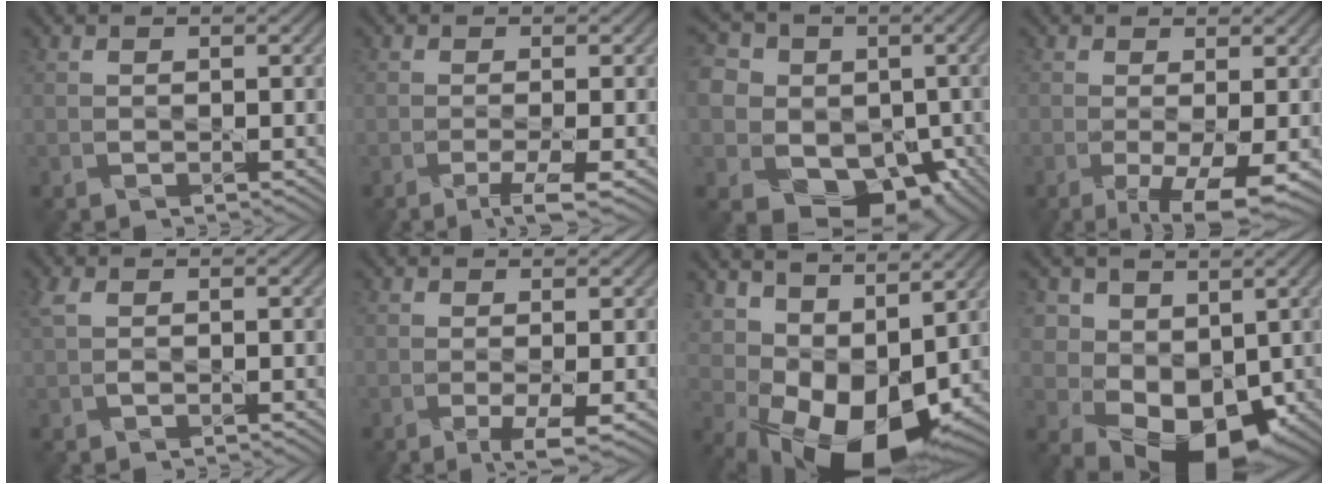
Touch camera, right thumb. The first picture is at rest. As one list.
[{"total": 2.6, "force": [-1.3, -0.1, 2.2], "torque": [-0.043, 0.005, -0.028]}, {"total": 17.6, "force": [-1.4, 15.7, 7.7], "torque": [-0.221, -0.012, -0.032]}, {"total": 6.2, "force": [-2.0, 1.8, 5.5], "torque": [-0.109, -0.008, -0.026]}, {"total": 1.7, "force": [0.3, 0.8, 1.4], "torque": [-0.043, 0.006, 0.005]}, {"total": 2.9, "force": [-0.9, 0.5, 2.7], "torque": [-0.052, 0.000, -0.016]}, {"total": 13.6, "force": [3.7, 8.3, 10.0], "torque": [-0.190, -0.009, 0.088]}, {"total": 8.9, "force": [1.1, 7.0, 5.3], "torque": [-0.104, -0.019, 0.019]}]